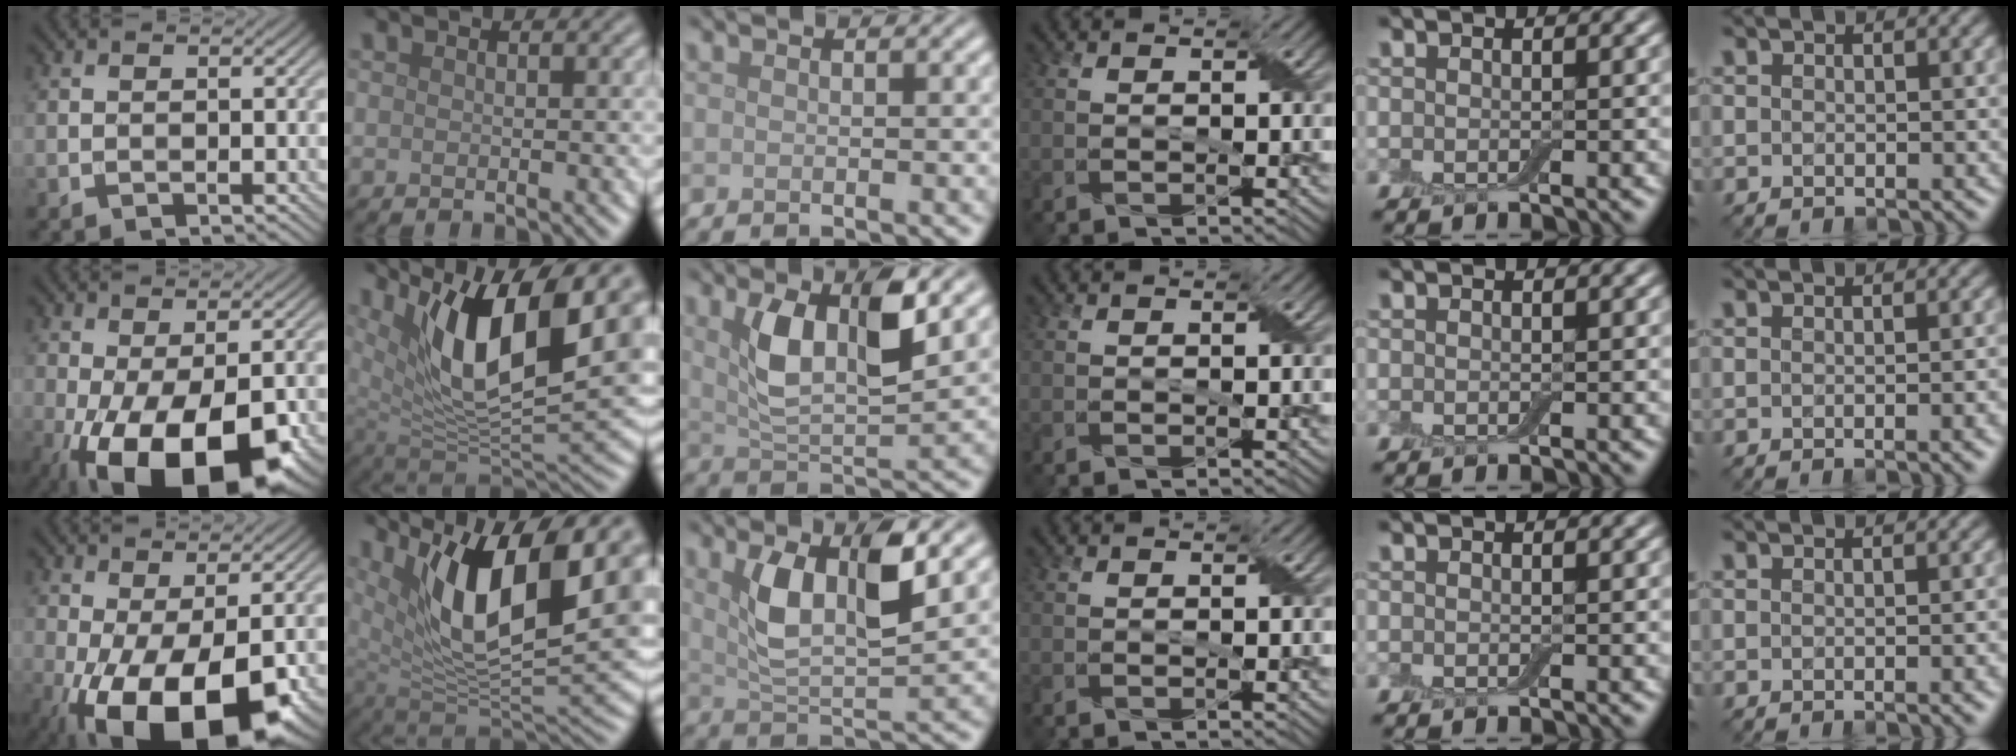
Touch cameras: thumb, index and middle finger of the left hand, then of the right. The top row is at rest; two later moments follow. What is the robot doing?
{"motion": "wrap", "object": "adhesive wrap"}